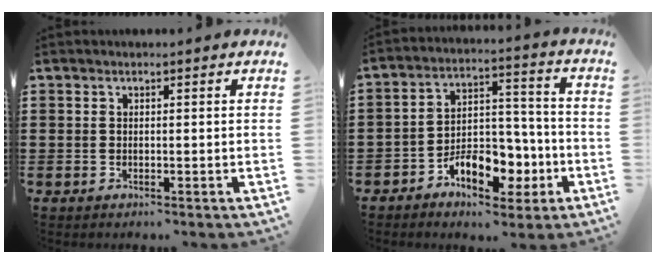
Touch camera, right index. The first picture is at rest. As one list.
[{"total": 9.2, "force": [-4.6, 5.7, 5.5], "torque": [-0.086, 0.027, -0.078]}]